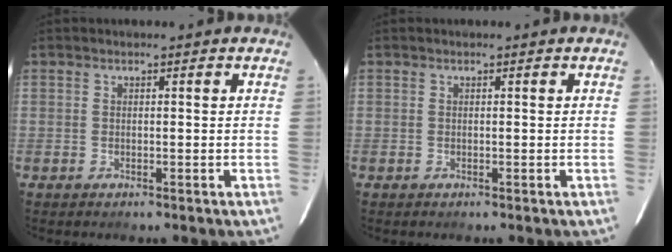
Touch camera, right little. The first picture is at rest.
{"total": 0.0}